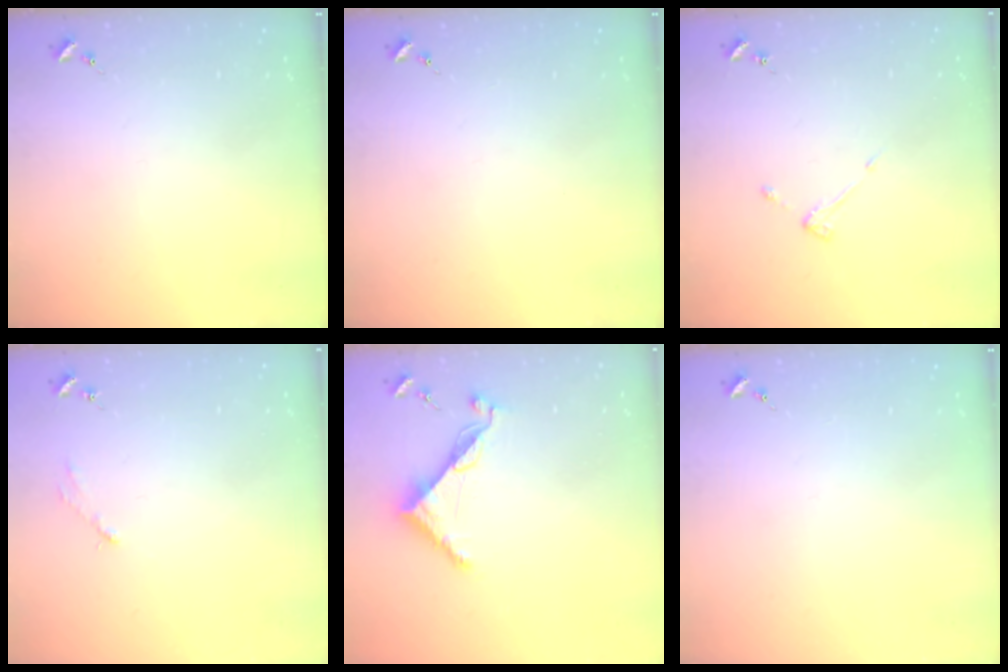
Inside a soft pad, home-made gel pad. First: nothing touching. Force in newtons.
{"total": 0.0}
{"total": 2.9, "press": 2.9, "slide": 0.5}
{"total": 2.9, "press": 2.9, "slide": 0.4}
{"total": 9.0, "press": 9.0, "slide": 0.6}
{"total": 0.0}